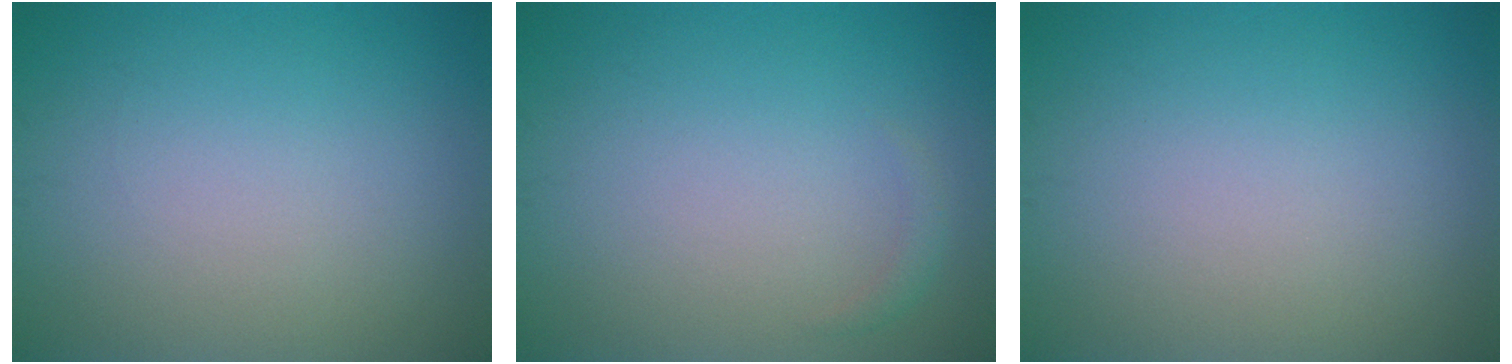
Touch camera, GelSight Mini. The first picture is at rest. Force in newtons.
{"total": 0.7, "press": 0.7, "slide": 0.1}
{"total": 0.0}